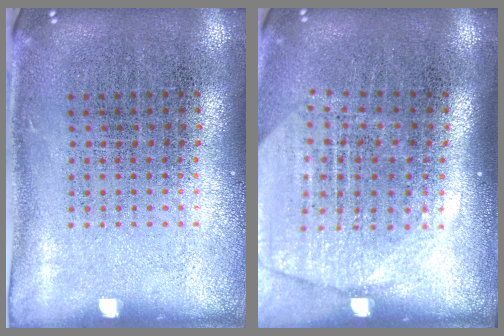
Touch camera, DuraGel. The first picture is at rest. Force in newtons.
{"total": 1.9, "press": 1.6, "slide": 1.0}